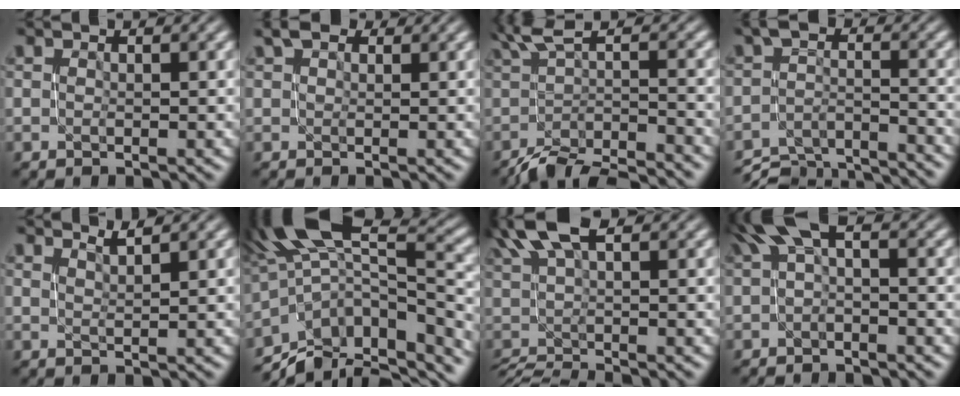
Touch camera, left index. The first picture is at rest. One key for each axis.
{"total": 2.4, "fx": 1.9, "fy": 1.0, "fz": 1.2, "tx": -0.021, "ty": 0.007, "tz": 0.026}
{"total": 5.3, "fx": -3.2, "fy": 1.3, "fz": 4.0, "tx": -0.057, "ty": -0.007, "tz": -0.061}
{"total": 7.6, "fx": -7.0, "fy": 1.8, "fz": 2.3, "tx": -0.034, "ty": -0.007, "tz": -0.116}
{"total": 1.5, "fx": 1.4, "fy": 0.1, "fz": 0.5, "tx": -0.003, "ty": 0.002, "tz": 0.024}
{"total": 10.8, "fx": -5.4, "fy": 4.3, "fz": 8.3, "tx": -0.145, "ty": 0.016, "tz": -0.081}
{"total": 5.7, "fx": 2.6, "fy": 1.5, "fz": 4.8, "tx": -0.069, "ty": 0.013, "tz": 0.040}
{"total": 3.3, "fx": 1.1, "fy": 0.7, "fz": 3.0, "tx": -0.059, "ty": 0.009, "tz": 0.016}